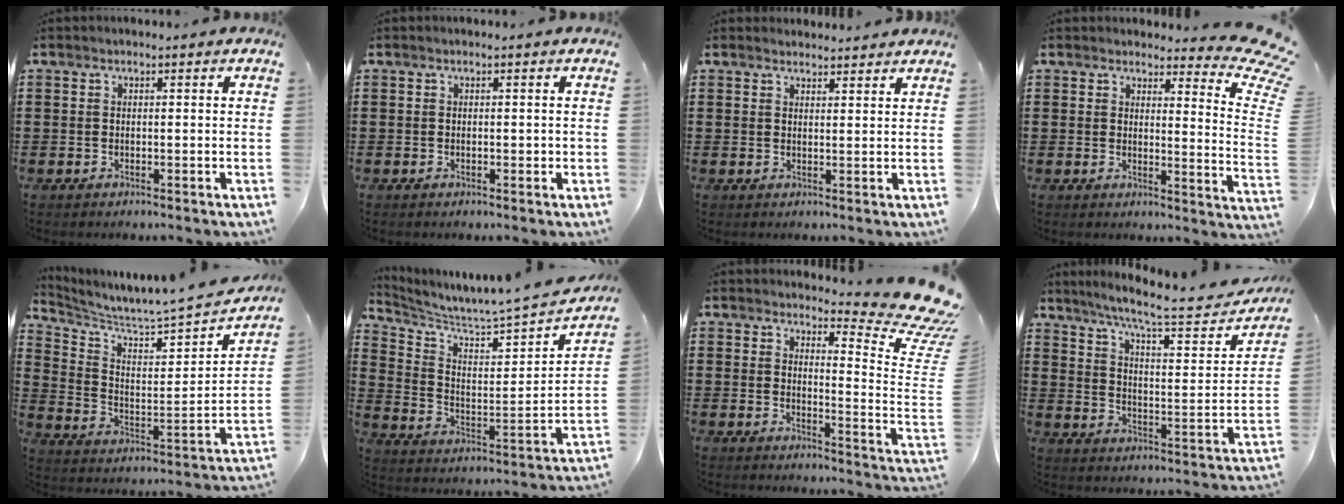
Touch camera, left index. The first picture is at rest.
{"total": 0.8, "force": [-0.1, 0.2, 0.7], "torque": [-0.015, -0.001, -0.002]}
{"total": 2.0, "force": [2.0, 0.3, -0.1], "torque": [-0.004, 0.000, 0.038]}
{"total": 5.9, "force": [4.8, 0.9, 3.4], "torque": [-0.046, -0.039, 0.076]}
{"total": 3.6, "force": [3.4, -0.1, 1.1], "torque": [-0.046, -0.048, 0.047]}
{"total": 3.5, "force": [3.3, -0.3, 1.2], "torque": [-0.047, -0.051, 0.044]}
{"total": 7.8, "force": [6.2, 1.1, 4.7], "torque": [-0.065, -0.062, 0.102]}
{"total": 8.6, "force": [7.0, 0.6, 4.9], "torque": [-0.116, -0.040, 0.111]}